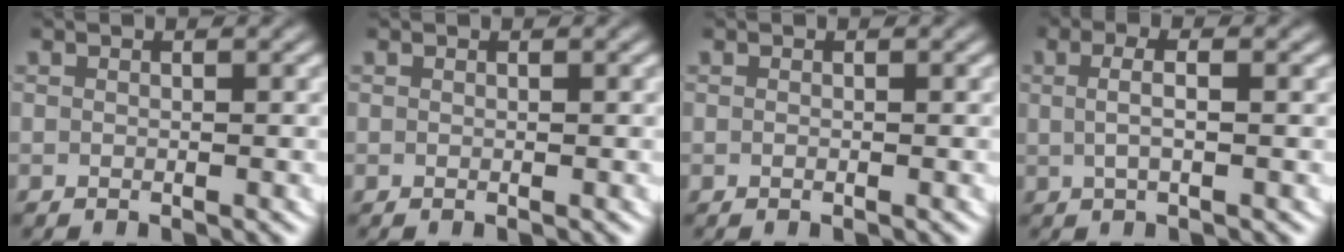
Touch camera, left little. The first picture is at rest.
{"total": 0.0}
{"total": 0.0}
{"total": 2.3, "force": [0.2, 0.2, 2.3], "torque": [-0.039, 0.004, 0.005]}